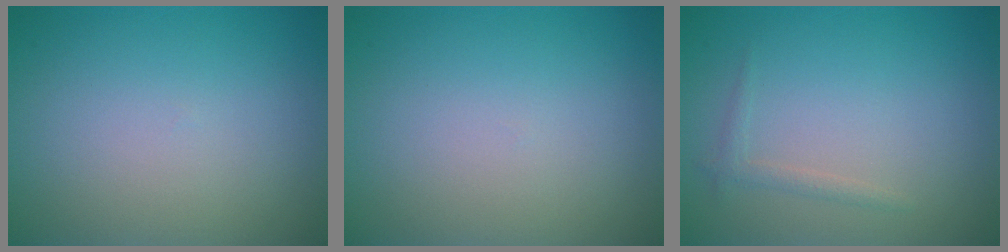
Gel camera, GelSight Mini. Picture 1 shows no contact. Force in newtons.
{"total": 0.0}
{"total": 1.0, "press": 1.0, "slide": 0.0}